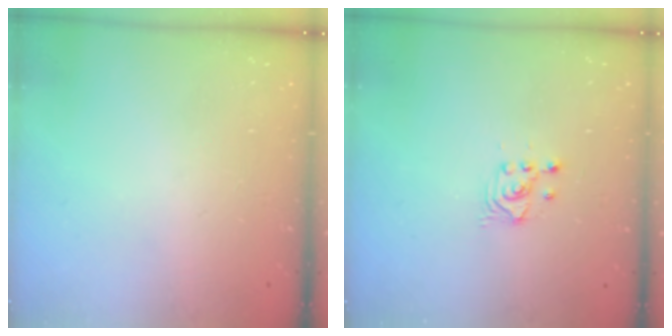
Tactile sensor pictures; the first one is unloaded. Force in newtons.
{"total": 2.7, "press": 2.7, "slide": 0.2}